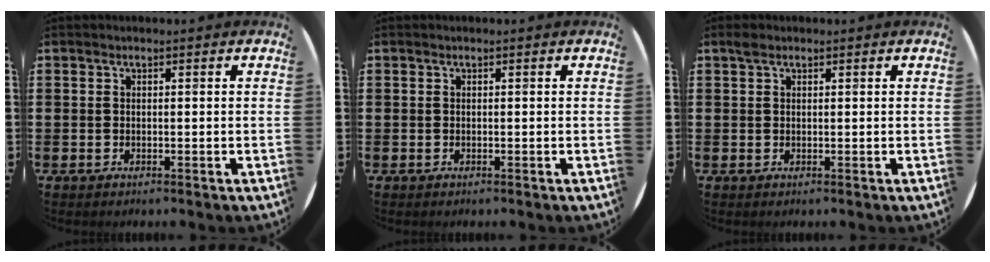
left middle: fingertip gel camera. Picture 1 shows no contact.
{"total": 0.0}
{"total": 0.9, "force": [0.7, 0.5, 0.4], "torque": [-0.001, 0.000, 0.011]}